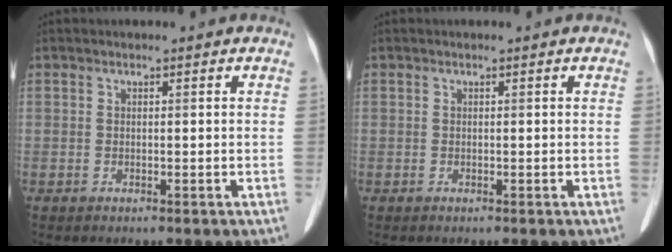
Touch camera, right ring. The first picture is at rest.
{"total": 0.0}